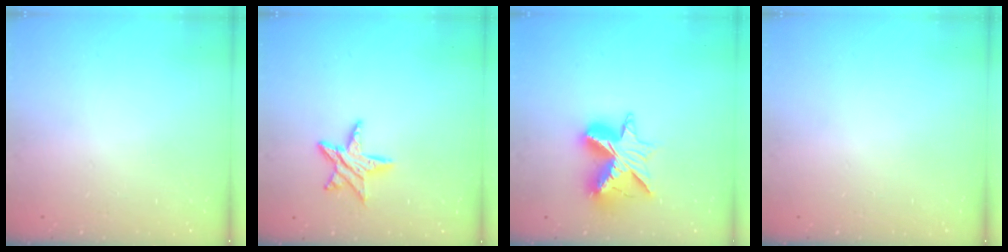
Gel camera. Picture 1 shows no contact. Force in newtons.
{"total": 9.7, "press": 9.7, "slide": 0.5}
{"total": 12.1, "press": 12.0, "slide": 1.0}
{"total": 0.0}